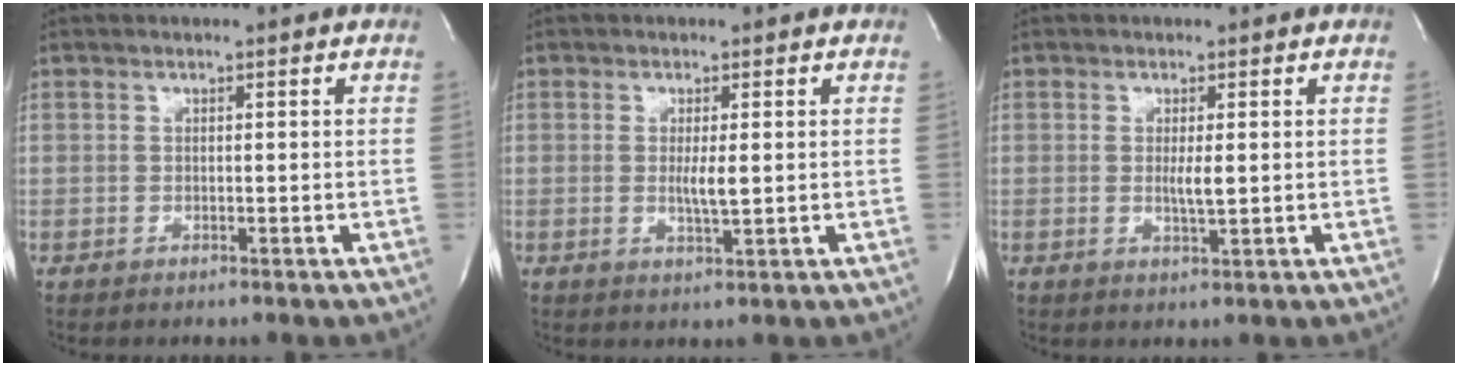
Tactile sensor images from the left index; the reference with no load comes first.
{"total": 2.7, "force": [0.1, 0.2, 2.7], "torque": [-0.055, -0.006, 0.003]}
{"total": 2.3, "force": [0.1, 0.2, 2.2], "torque": [-0.046, -0.005, 0.003]}